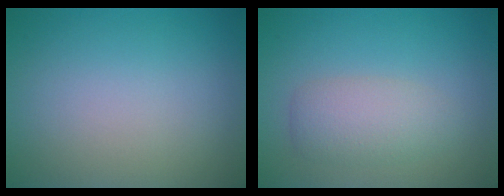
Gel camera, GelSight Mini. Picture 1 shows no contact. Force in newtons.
{"total": 3.0, "press": 3.0, "slide": 0.3}